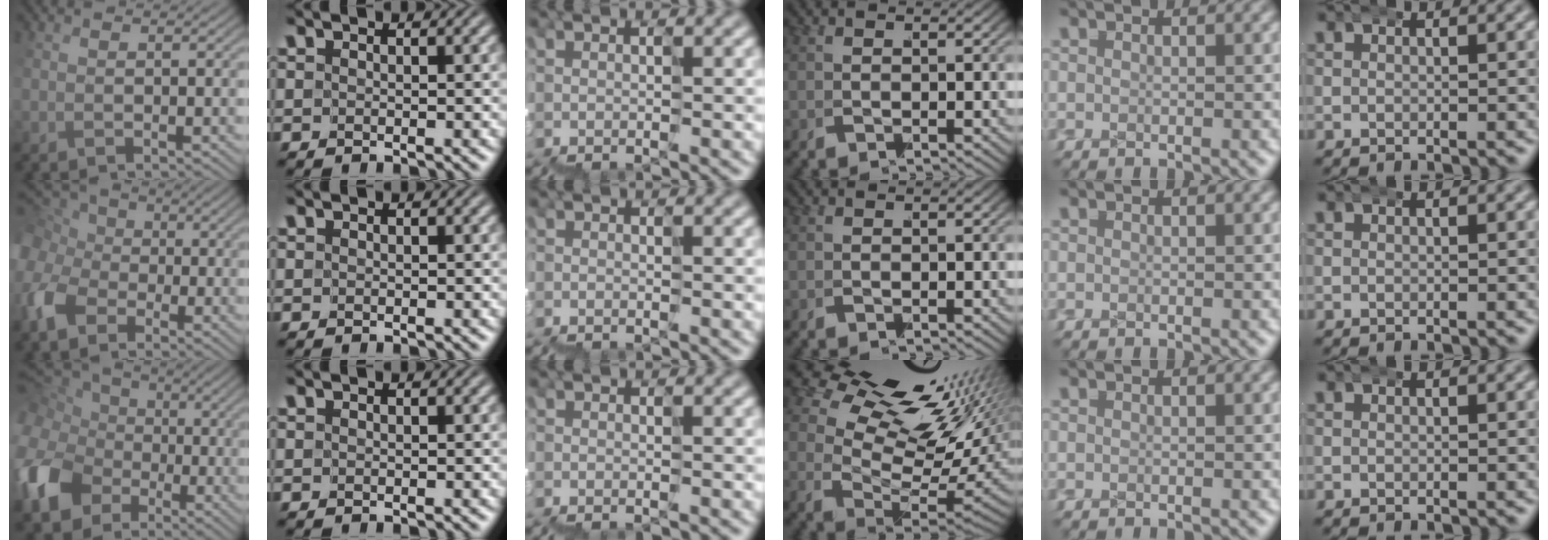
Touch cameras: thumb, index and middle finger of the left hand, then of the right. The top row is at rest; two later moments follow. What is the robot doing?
{"motion": "wrap", "object": "ethernet cable"}